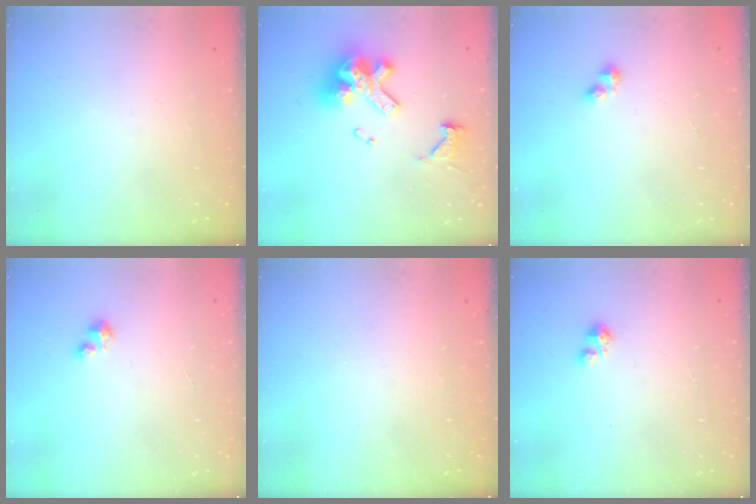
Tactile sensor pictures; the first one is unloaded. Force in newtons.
{"total": 13.5, "press": 13.4, "slide": 1.2}
{"total": 2.7, "press": 2.7, "slide": 0.4}
{"total": 2.0, "press": 2.0, "slide": 0.2}
{"total": 0.0}
{"total": 3.3, "press": 3.3, "slide": 0.2}